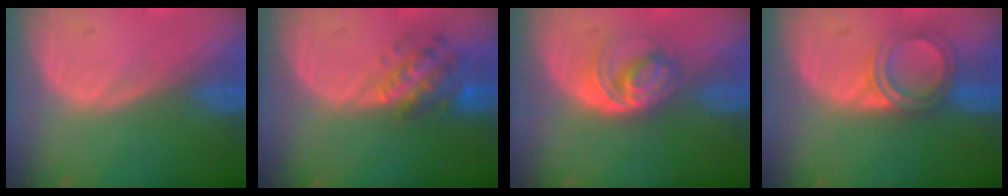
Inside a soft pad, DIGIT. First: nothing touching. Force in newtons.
{"total": 6.0, "press": 5.8, "slide": 1.6}
{"total": 6.1, "press": 5.3, "slide": 3.1}
{"total": 5.0, "press": 4.7, "slide": 1.6}